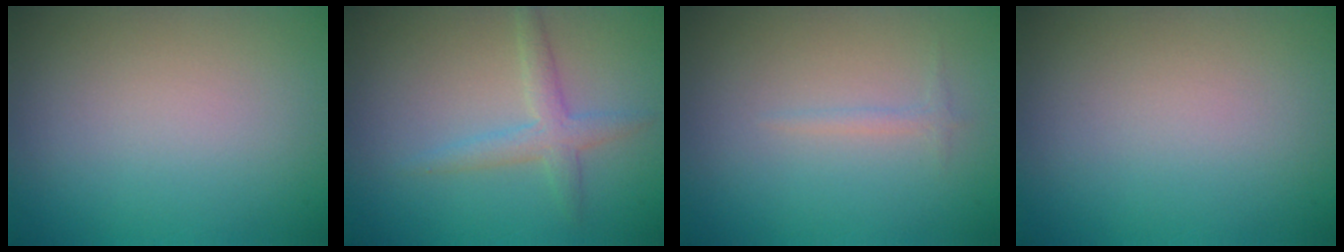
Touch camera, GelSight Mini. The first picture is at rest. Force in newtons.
{"total": 2.4, "press": 2.4, "slide": 0.1}
{"total": 0.7, "press": 0.7, "slide": 0.1}
{"total": 0.0}